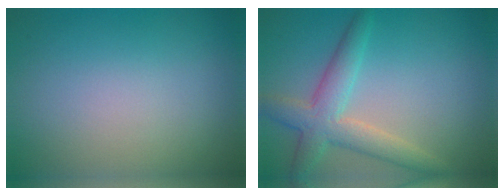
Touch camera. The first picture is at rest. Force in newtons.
{"total": 4.3, "press": 4.3, "slide": 0.2}